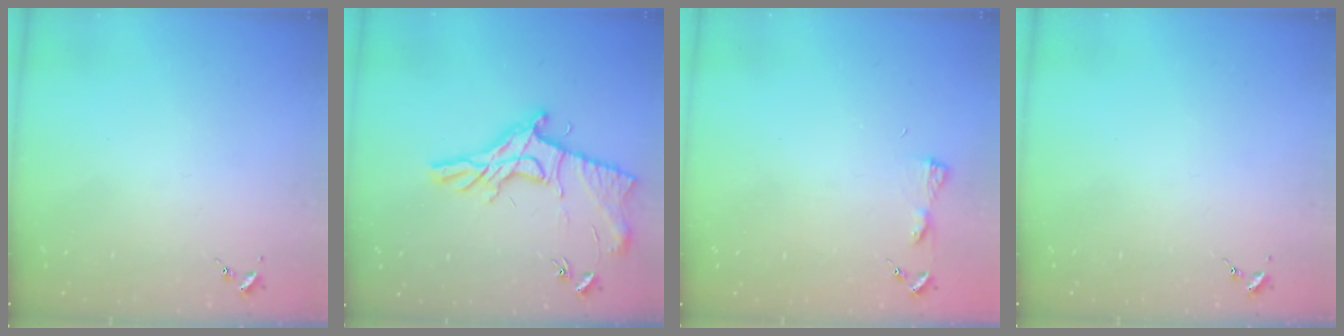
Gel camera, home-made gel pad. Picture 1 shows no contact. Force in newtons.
{"total": 15.3, "press": 15.3, "slide": 0.6}
{"total": 3.2, "press": 3.1, "slide": 0.3}
{"total": 0.0}